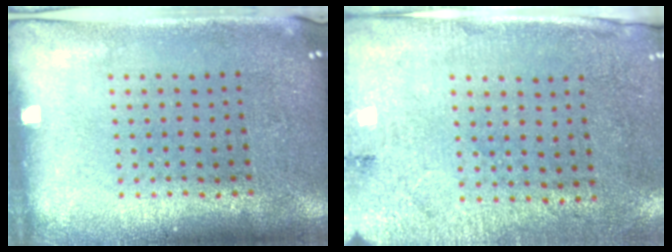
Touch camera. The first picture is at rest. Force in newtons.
{"total": 2.6, "press": 2.2, "slide": 1.4}